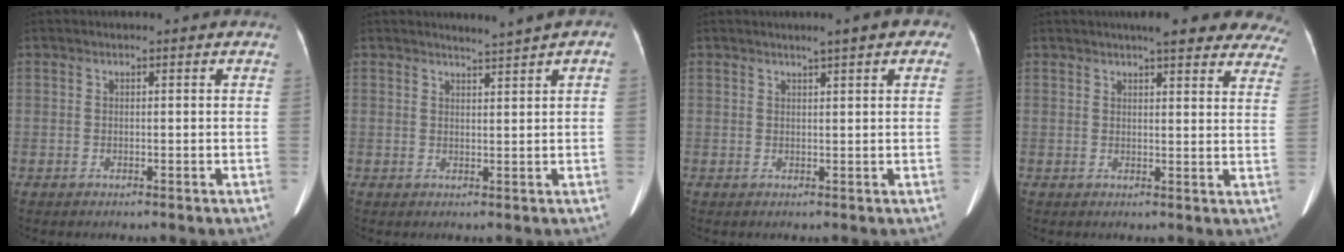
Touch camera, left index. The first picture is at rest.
{"total": 2.0, "force": [1.6, -0.4, 1.1], "torque": [-0.018, 0.003, 0.028]}
{"total": 3.5, "force": [2.1, 0.6, 2.8], "torque": [-0.034, 0.016, 0.025]}
{"total": 16.5, "force": [14.4, 3.4, 7.4], "torque": [-0.063, 0.005, 0.149]}